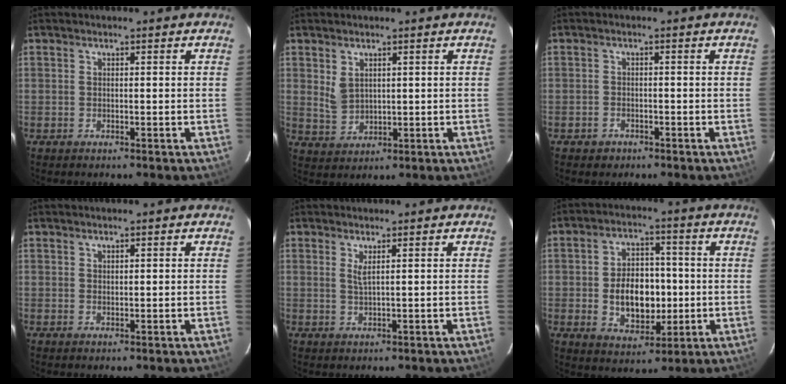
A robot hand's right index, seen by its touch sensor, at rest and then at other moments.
{"total": 4.3, "force": [1.6, 3.0, 2.5], "torque": [-0.046, -0.002, 0.042]}
{"total": 2.1, "force": [-1.3, 1.7, 0.4], "torque": [-0.011, 0.004, -0.016]}
{"total": 0.6, "force": [0.5, 0.3, 0.3], "torque": [-0.004, 0.002, 0.011]}
{"total": 1.7, "force": [0.8, 0.0, 1.5], "torque": [-0.028, -0.003, 0.013]}
{"total": 11.4, "force": [-1.2, 7.6, 8.4], "torque": [-0.157, 0.016, -0.002]}